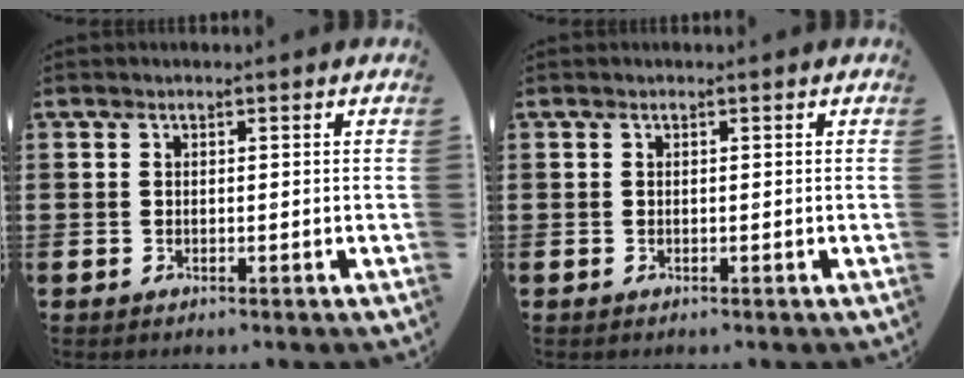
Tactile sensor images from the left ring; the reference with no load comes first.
{"total": 0.0}